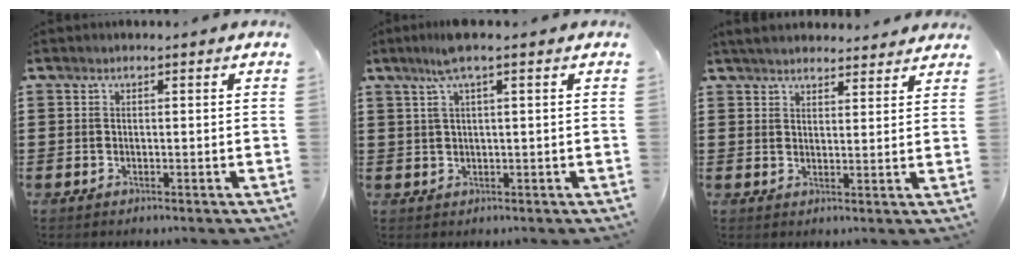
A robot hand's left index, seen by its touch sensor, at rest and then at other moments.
{"total": 3.6, "force": [1.7, -0.1, 3.1], "torque": [-0.072, -0.001, 0.027]}
{"total": 3.9, "force": [3.8, 0.4, 0.7], "torque": [-0.023, -0.008, 0.072]}